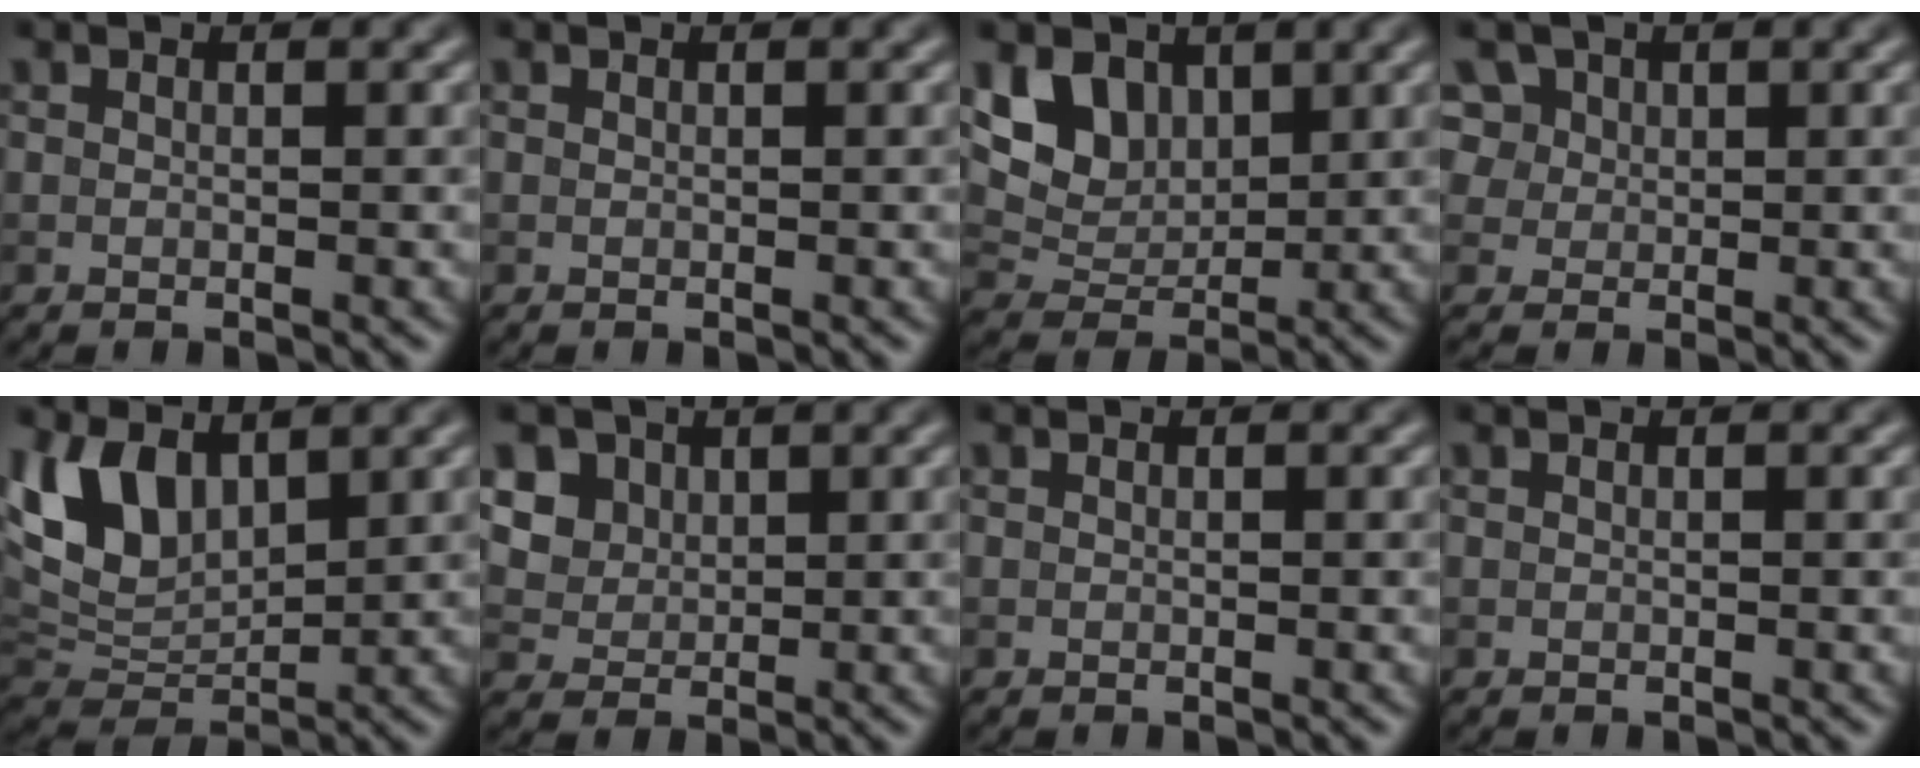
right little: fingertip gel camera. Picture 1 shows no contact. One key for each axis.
{"total": 0.0}
{"total": 5.7, "fx": 2.6, "fy": 4.1, "fz": 3.0, "tx": -0.067, "ty": -0.009, "tz": 0.051}
{"total": 6.3, "fx": 3.0, "fy": 4.9, "fz": 2.7, "tx": -0.064, "ty": 0.016, "tz": 0.042}
{"total": 7.0, "fx": 3.3, "fy": 4.0, "fz": 4.7, "tx": -0.097, "ty": -0.003, "tz": 0.061}
{"total": 6.8, "fx": 3.3, "fy": 5.2, "fz": 2.8, "tx": -0.065, "ty": 0.009, "tz": 0.056}
{"total": 0.0}
{"total": 0.0}